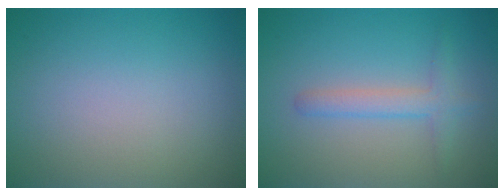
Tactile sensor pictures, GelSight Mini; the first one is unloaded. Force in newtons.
{"total": 2.3, "press": 2.3, "slide": 0.2}